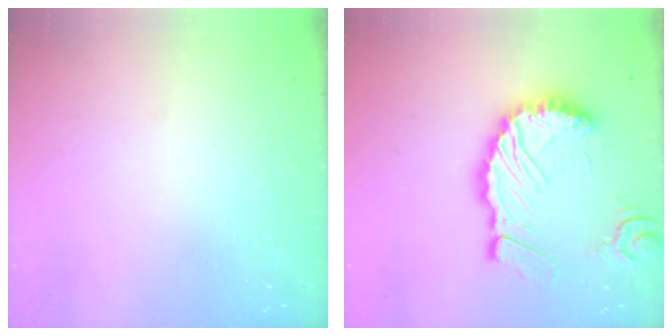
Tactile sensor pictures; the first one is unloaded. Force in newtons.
{"total": 13.1, "press": 13.0, "slide": 1.6}